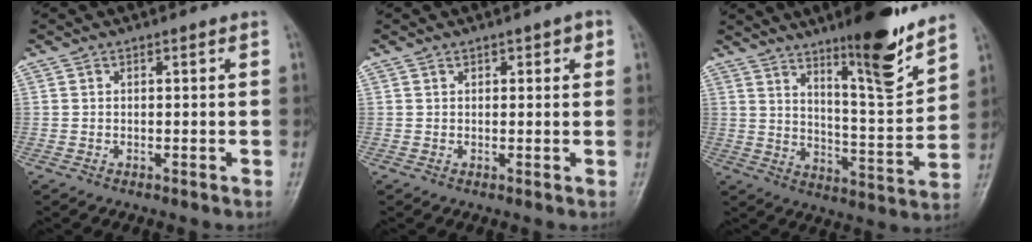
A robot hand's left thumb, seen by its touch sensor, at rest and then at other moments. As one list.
[{"total": 2.0, "force": [0.9, 1.0, 1.4], "torque": [-0.005, -0.001, 0.011]}, {"total": 14.7, "force": [10.6, 2.3, 10.0], "torque": [-0.130, -0.080, 0.171]}]